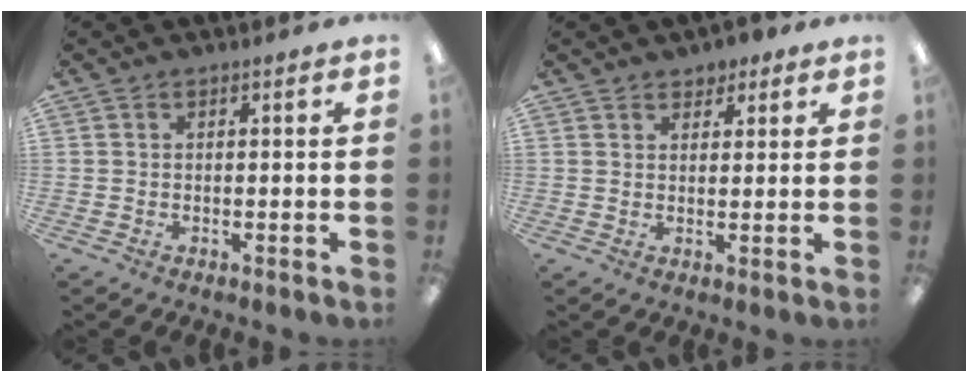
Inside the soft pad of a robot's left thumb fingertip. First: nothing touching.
{"total": 2.9, "force": [2.3, 1.6, 0.3], "torque": [0.006, -0.010, 0.041]}